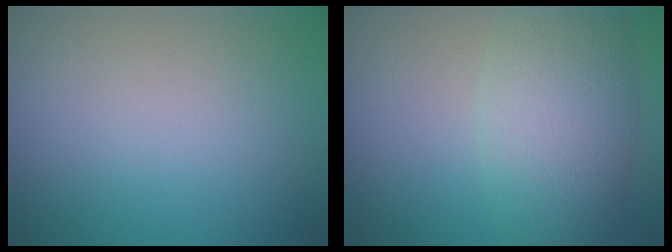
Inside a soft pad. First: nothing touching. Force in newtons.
{"total": 6.2, "press": 6.2, "slide": 0.5}